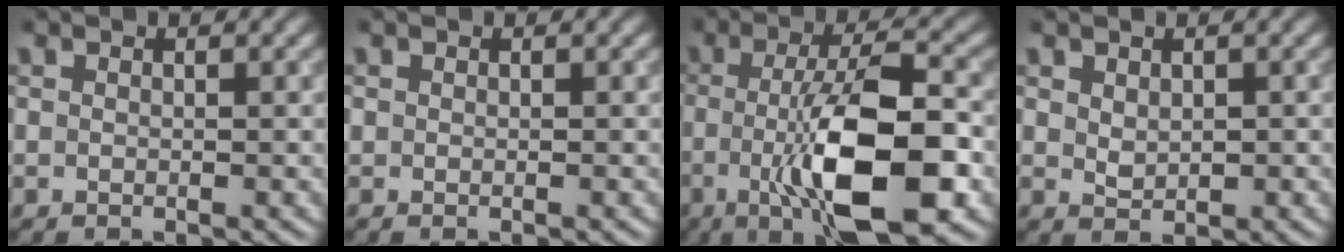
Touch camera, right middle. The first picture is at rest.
{"total": 0.0}
{"total": 11.1, "force": [-2.4, 3.3, 10.3], "torque": [-0.176, -0.003, -0.041]}
{"total": 1.4, "force": [0.4, 1.0, 0.9], "torque": [-0.015, -0.004, 0.012]}